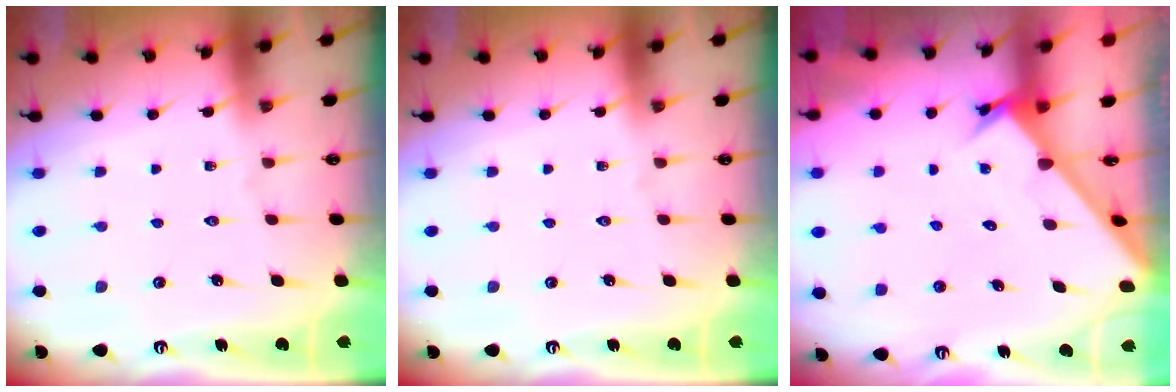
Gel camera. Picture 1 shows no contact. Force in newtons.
{"total": 0.0}
{"total": 2.2, "press": 2.2, "slide": 0.1}